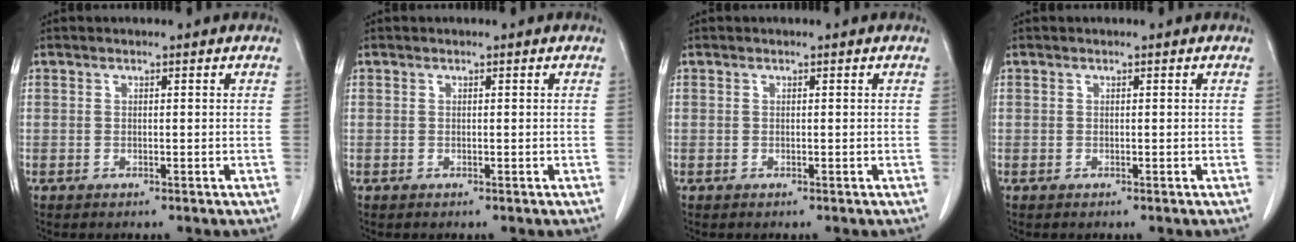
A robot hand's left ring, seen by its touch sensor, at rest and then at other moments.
{"total": 0.0}
{"total": 0.0}
{"total": 0.0}